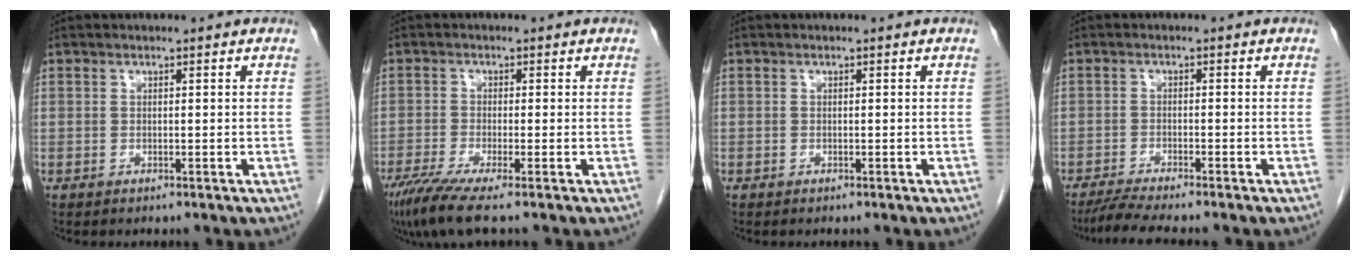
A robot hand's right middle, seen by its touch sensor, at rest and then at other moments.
{"total": 6.1, "force": [-4.4, -0.2, 4.3], "torque": [-0.075, -0.018, -0.081]}
{"total": 0.0}
{"total": 5.2, "force": [-4.5, -0.7, 2.5], "torque": [-0.046, -0.019, -0.079]}